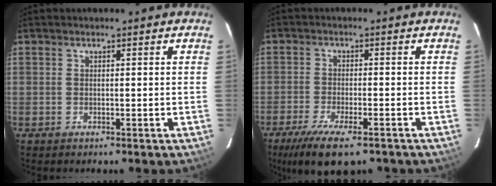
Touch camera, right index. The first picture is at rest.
{"total": 11.4, "force": [-8.0, 3.2, 7.4], "torque": [-0.165, -0.037, -0.137]}